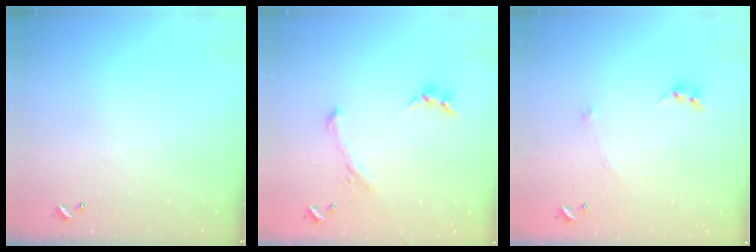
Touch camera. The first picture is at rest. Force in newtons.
{"total": 1.1, "press": 0.6, "slide": 1.0}
{"total": 3.9, "press": 3.9, "slide": 0.3}